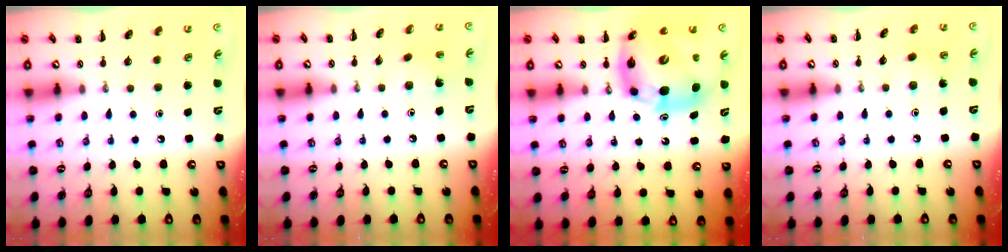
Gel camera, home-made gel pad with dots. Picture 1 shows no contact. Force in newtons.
{"total": 2.6, "press": 2.5, "slide": 0.8}
{"total": 14.1, "press": 13.5, "slide": 4.2}
{"total": 2.4, "press": 2.3, "slide": 0.8}